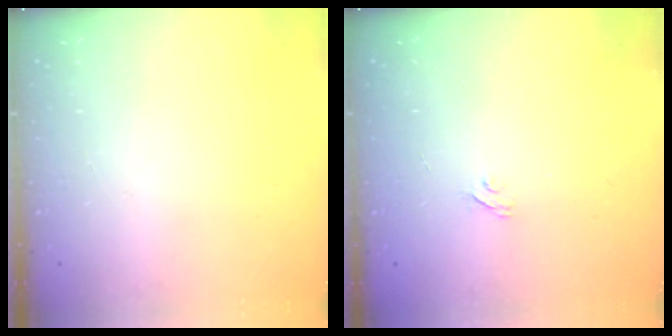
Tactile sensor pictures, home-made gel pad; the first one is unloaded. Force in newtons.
{"total": 2.2, "press": 1.9, "slide": 1.1}